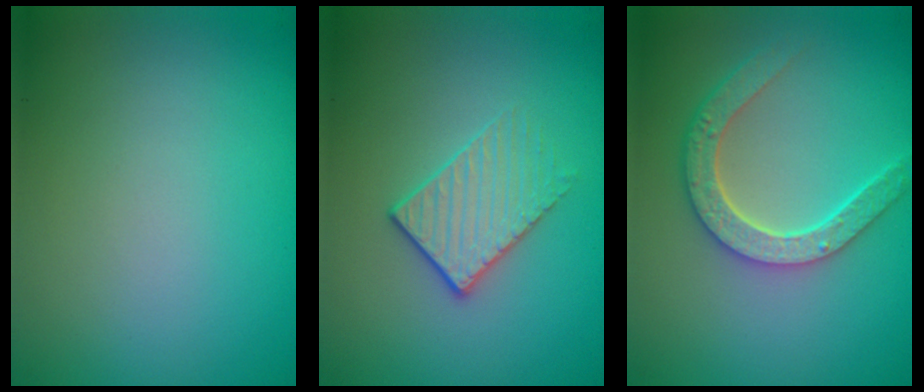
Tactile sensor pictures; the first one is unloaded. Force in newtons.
{"total": 2.2, "press": 1.9, "slide": 1.2}
{"total": 4.8, "press": 3.8, "slide": 2.9}